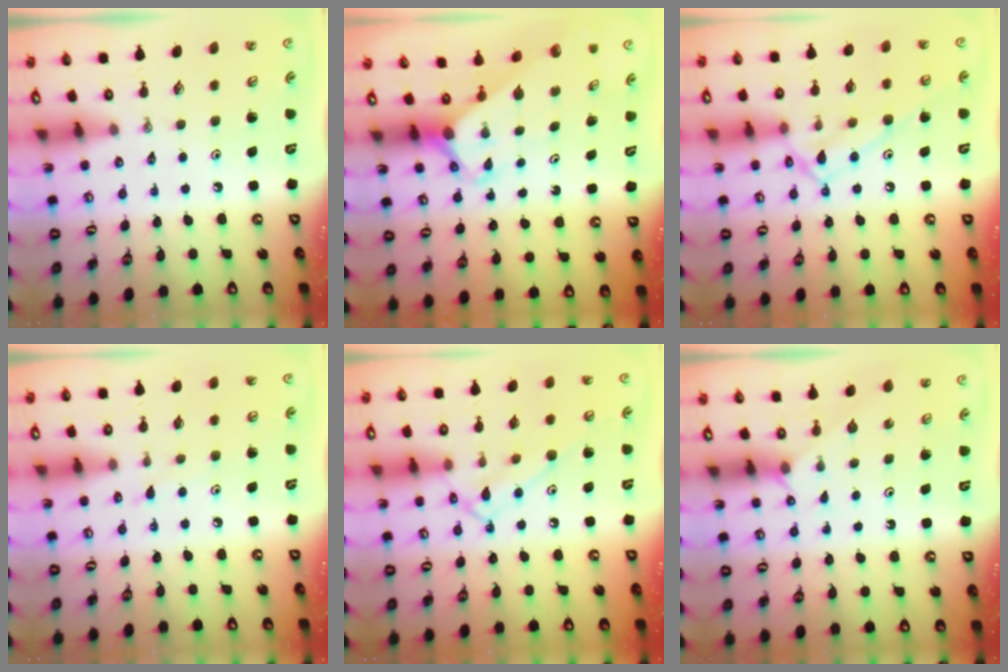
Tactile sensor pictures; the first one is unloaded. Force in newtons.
{"total": 5.2, "press": 5.1, "slide": 0.2}
{"total": 13.1, "press": 13.1, "slide": 0.8}
{"total": 5.0, "press": 5.0, "slide": 0.5}
{"total": 12.2, "press": 12.2, "slide": 0.7}
{"total": 1.8, "press": 1.7, "slide": 0.4}